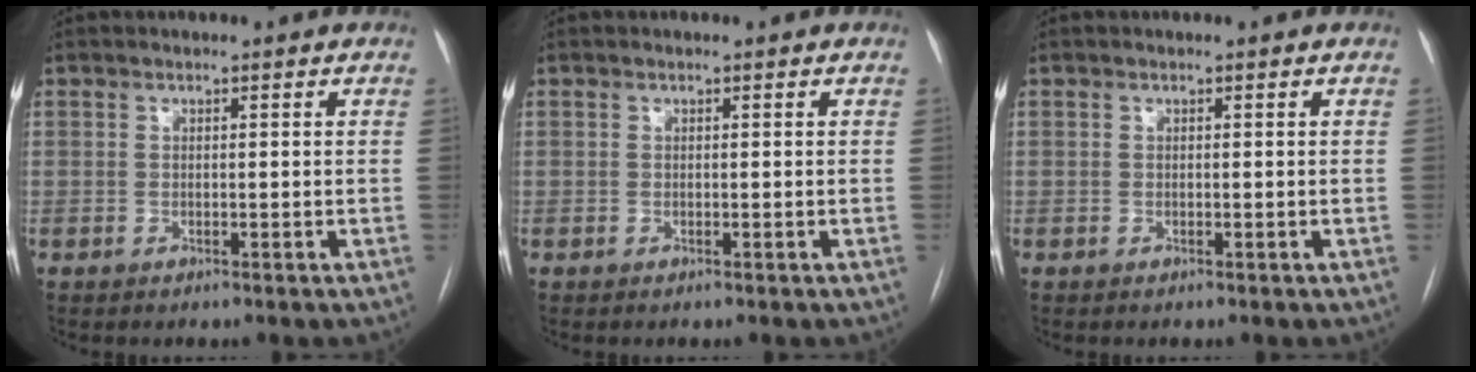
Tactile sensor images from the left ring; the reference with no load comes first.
{"total": 0.0}
{"total": 0.0}